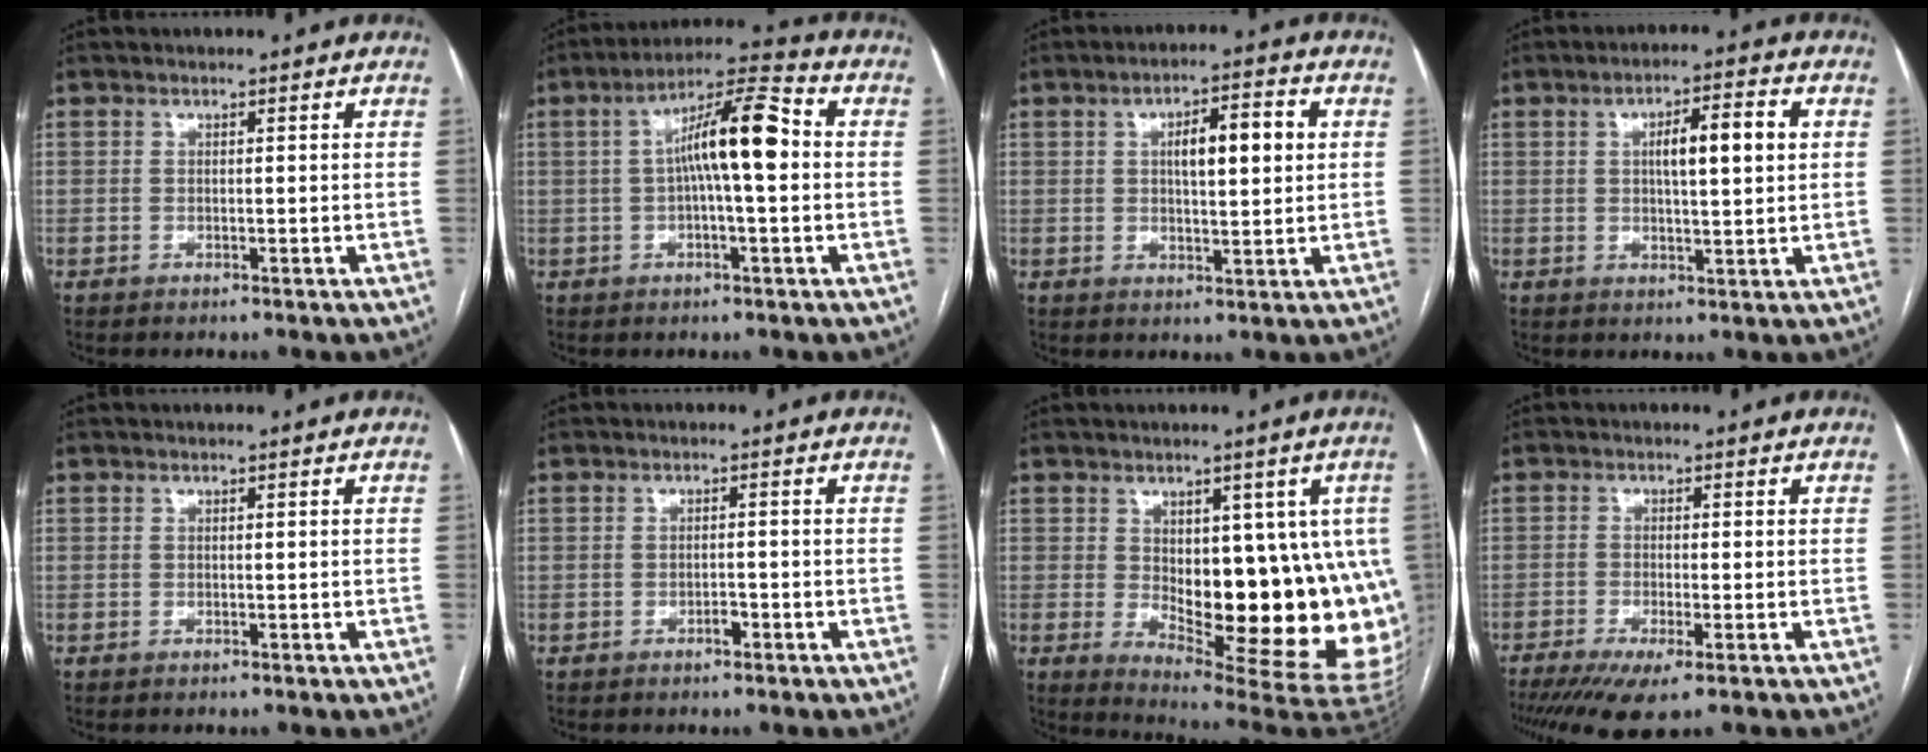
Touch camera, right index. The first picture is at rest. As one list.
[{"total": 11.4, "force": [0.8, 1.8, 11.2], "torque": [-0.195, 0.031, 0.007]}, {"total": 7.9, "force": [1.7, 2.1, 7.4], "torque": [-0.116, 0.015, 0.028]}, {"total": 7.7, "force": [1.6, 1.4, 7.4], "torque": [-0.118, 0.014, 0.027]}, {"total": 0.0}, {"total": 1.4, "force": [-0.8, 0.6, 0.9], "torque": [-0.013, 0.002, -0.012]}, {"total": 18.8, "force": [-0.2, 6.5, 17.6], "torque": [-0.156, -0.002, 0.018]}, {"total": 7.4, "force": [-4.6, 1.3, 5.7], "torque": [-0.095, -0.019, -0.078]}]